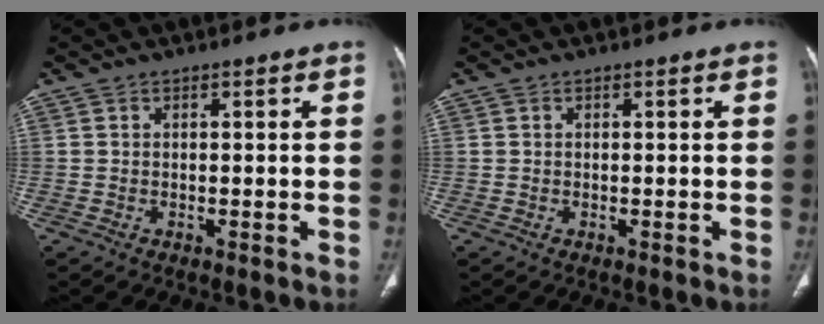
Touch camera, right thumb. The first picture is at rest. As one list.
[{"total": 0.0}]